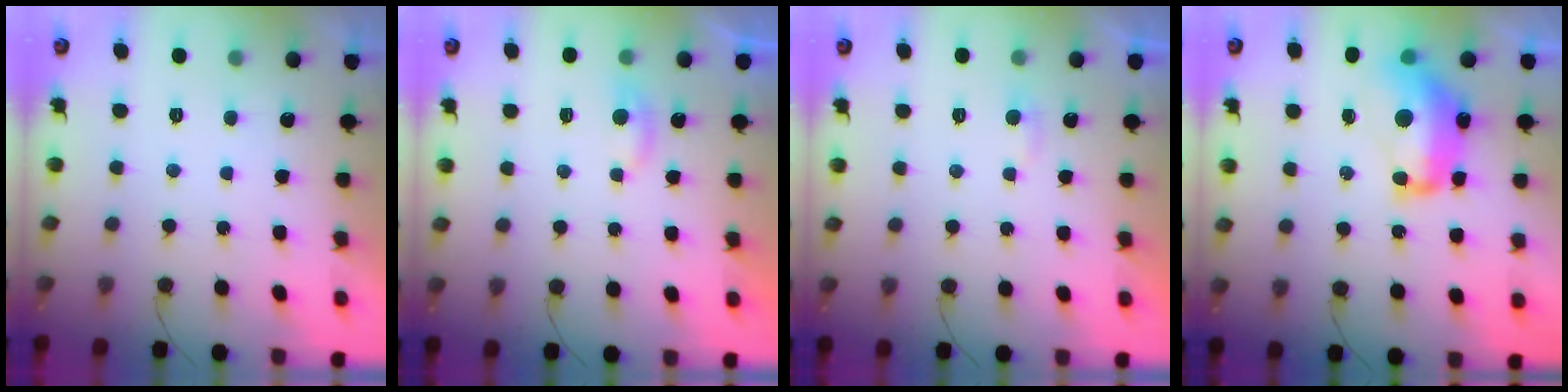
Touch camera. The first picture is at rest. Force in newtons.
{"total": 2.8, "press": 2.8, "slide": 0.3}
{"total": 2.4, "press": 2.4, "slide": 0.2}
{"total": 14.0, "press": 13.9, "slide": 1.7}